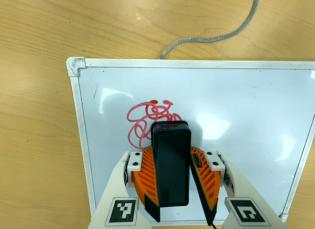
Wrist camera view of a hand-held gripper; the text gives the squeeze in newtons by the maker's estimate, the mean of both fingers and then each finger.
{"total": 11.8, "left": 13.3, "right": 10.2}